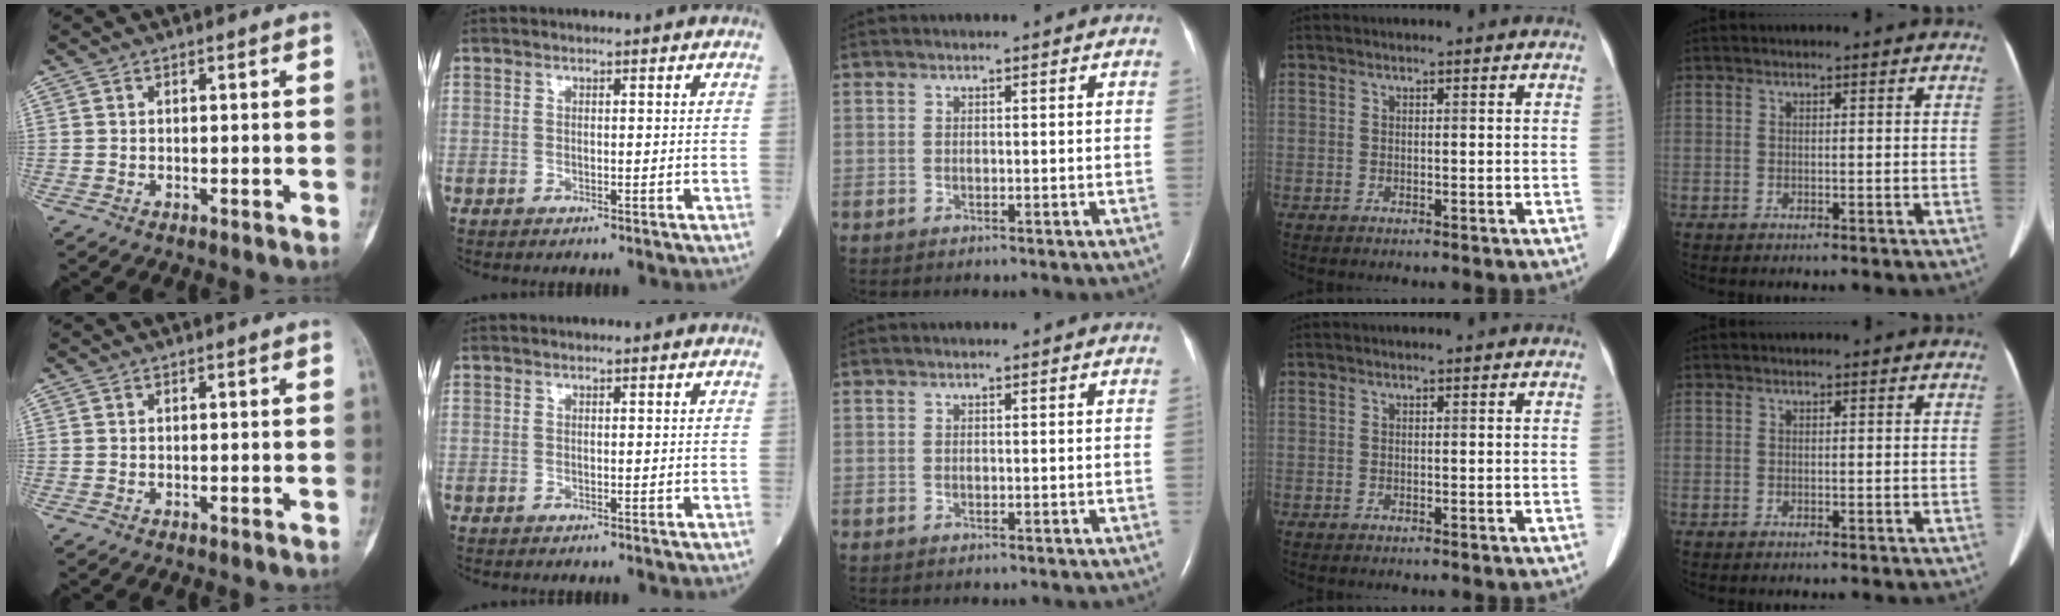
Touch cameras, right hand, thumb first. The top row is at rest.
{}